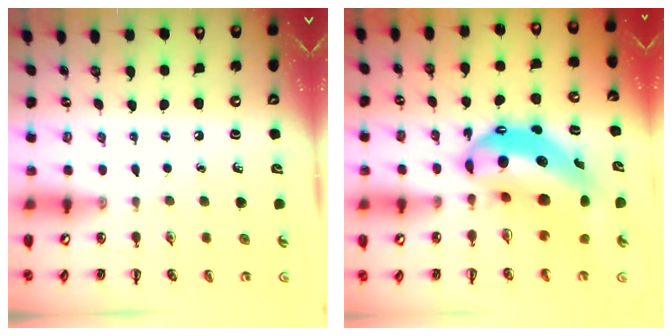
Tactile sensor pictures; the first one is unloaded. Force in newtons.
{"total": 13.8, "press": 13.3, "slide": 3.4}